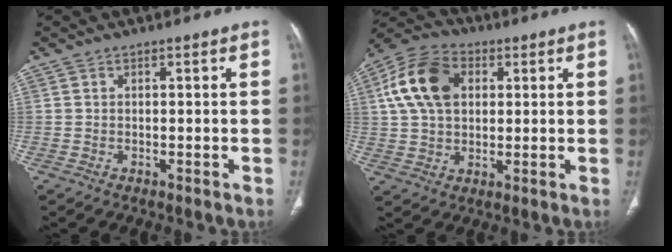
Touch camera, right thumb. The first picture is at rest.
{"total": 13.7, "force": [3.4, 9.3, 9.5], "torque": [-0.168, 0.014, 0.055]}